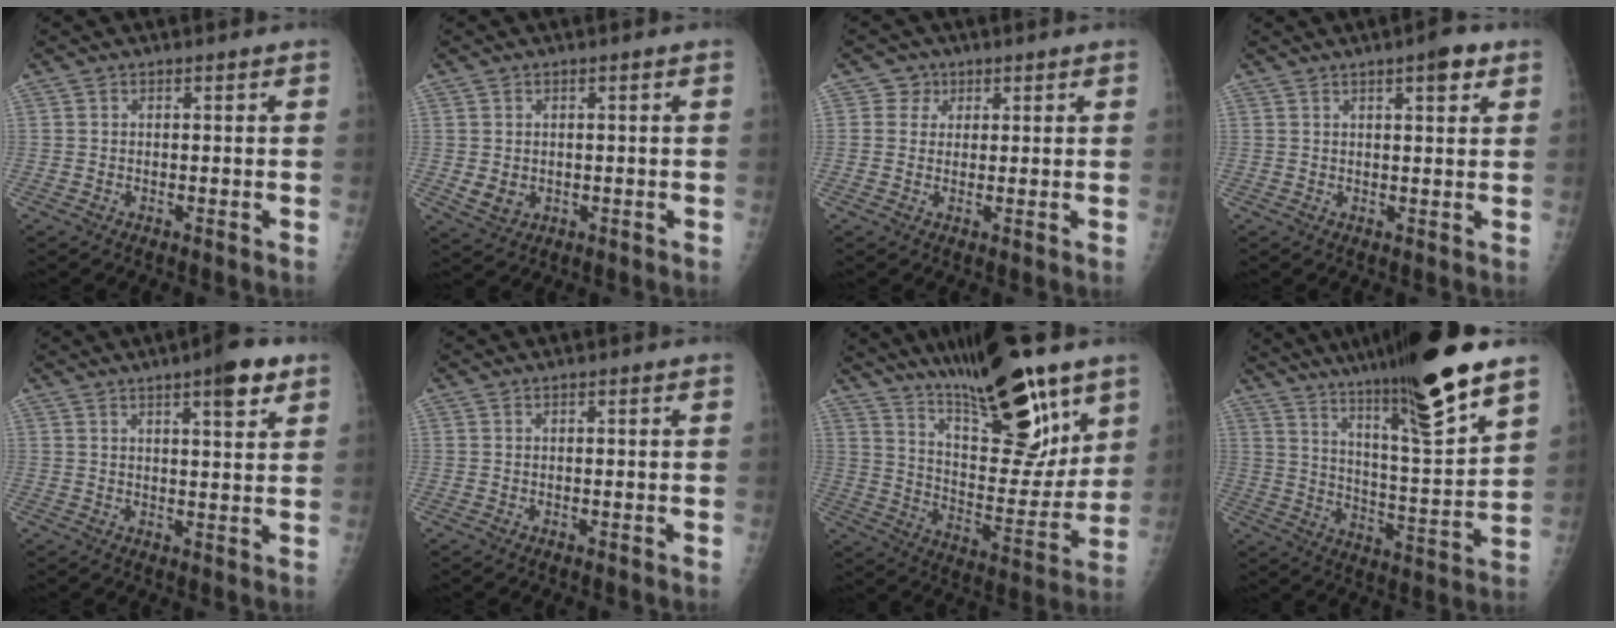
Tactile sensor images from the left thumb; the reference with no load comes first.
{"total": 3.6, "force": [-0.2, 3.0, 1.9], "torque": [-0.025, -0.003, 0.008]}
{"total": 2.8, "force": [1.1, 2.5, 0.1], "torque": [0.019, -0.002, 0.010]}
{"total": 4.4, "force": [2.5, 1.2, 3.4], "torque": [-0.038, -0.009, 0.030]}
{"total": 7.1, "force": [4.2, 1.6, 5.6], "torque": [-0.069, -0.018, 0.055]}
{"total": 0.0}
{"total": 23.5, "force": [15.7, 6.7, 16.1], "torque": [-0.218, -0.077, 0.261]}
{"total": 22.3, "force": [15.9, 1.7, 15.5], "torque": [-0.234, -0.070, 0.261]}